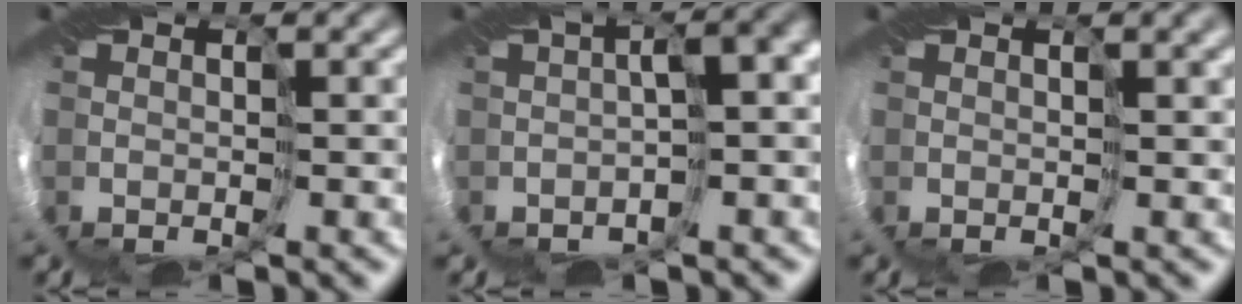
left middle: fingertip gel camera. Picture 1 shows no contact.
{"total": 4.8, "force": [-1.3, 1.6, 4.4], "torque": [-0.049, 0.009, -0.013]}
{"total": 1.8, "force": [1.0, 0.4, 1.4], "torque": [-0.022, 0.005, 0.017]}